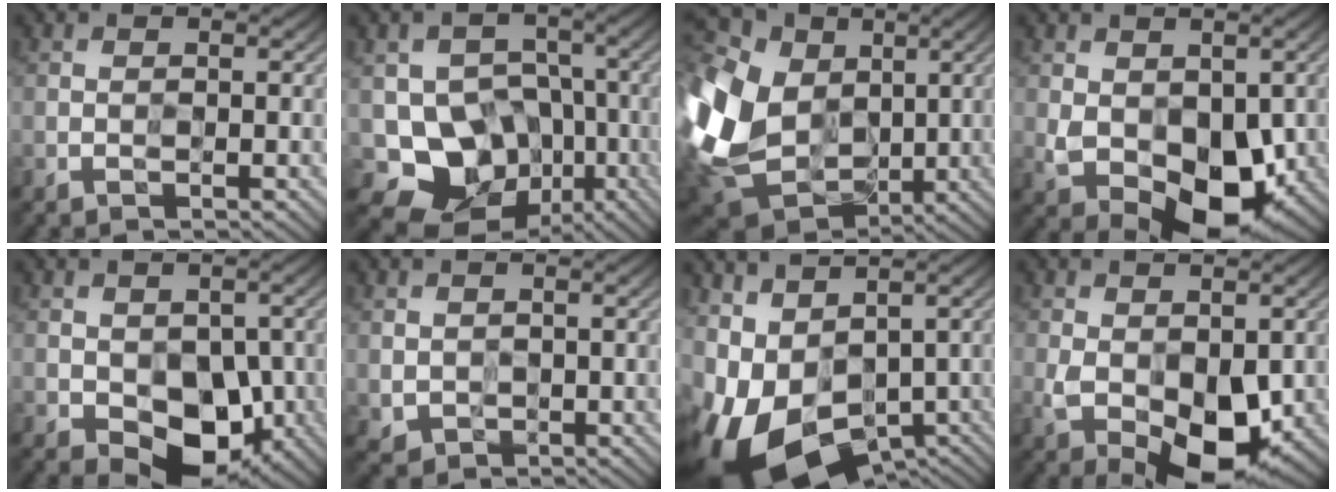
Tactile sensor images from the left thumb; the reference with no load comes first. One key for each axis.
{"total": 10.9, "fx": -3.8, "fy": 9.0, "fz": 4.7, "tx": -0.086, "ty": -0.031, "tz": -0.069}
{"total": 18.4, "fx": 1.3, "fy": 13.7, "fz": 12.2, "tx": -0.315, "ty": -0.019, "tz": 0.041}
{"total": 10.7, "fx": -1.9, "fy": 6.9, "fz": 8.0, "tx": -0.145, "ty": -0.036, "tz": -0.016}
{"total": 9.5, "fx": -2.7, "fy": 6.4, "fz": 6.5, "tx": -0.091, "ty": -0.024, "tz": -0.035}
{"total": 3.1, "fx": 0.5, "fy": 2.6, "fz": 1.5, "tx": -0.043, "ty": -0.016, "tz": 0.014}
{"total": 14.1, "fx": -3.8, "fy": 8.6, "fz": 10.5, "tx": -0.212, "ty": -0.021, "tz": -0.004}
{"total": 10.6, "fx": -2.8, "fy": 6.2, "fz": 8.1, "tx": -0.151, "ty": -0.038, "tz": -0.030}